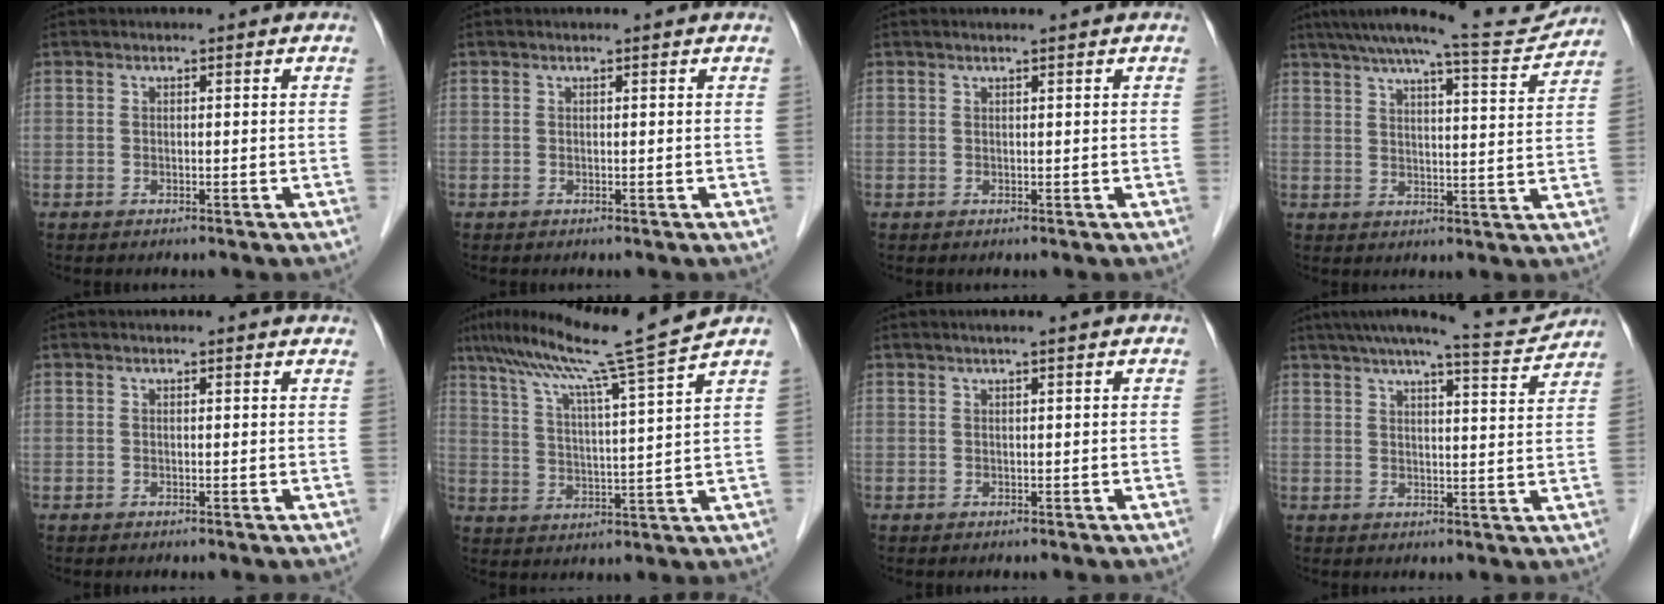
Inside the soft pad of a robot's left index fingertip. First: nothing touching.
{"total": 0.6, "force": [0.6, 0.0, 0.2], "torque": [-0.006, 0.002, 0.007]}
{"total": 1.0, "force": [0.9, -0.2, 0.5], "torque": [-0.011, 0.006, 0.019]}
{"total": 12.4, "force": [11.7, 0.0, 4.2], "torque": [-0.063, -0.006, 0.156]}
{"total": 2.8, "force": [2.7, 0.2, 0.7], "torque": [-0.014, 0.007, 0.020]}
{"total": 12.9, "force": [10.4, -3.2, 7.0], "torque": [-0.120, -0.009, 0.164]}
{"total": 1.8, "force": [1.4, -0.3, 1.2], "torque": [-0.017, 0.010, 0.025]}
{"total": 11.4, "force": [10.6, 0.2, 4.2], "torque": [-0.062, 0.003, 0.135]}